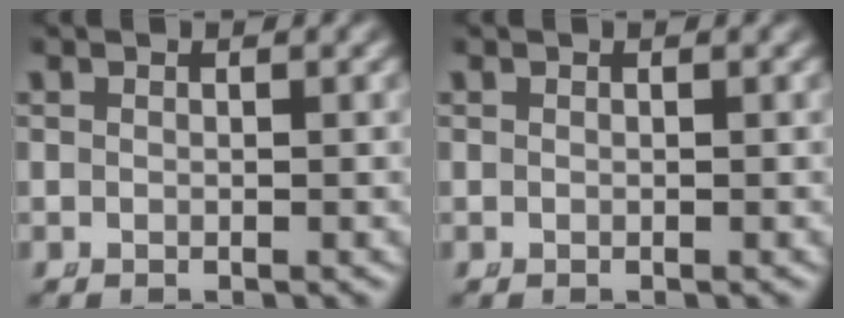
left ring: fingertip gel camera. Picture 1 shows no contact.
{"total": 0.0}